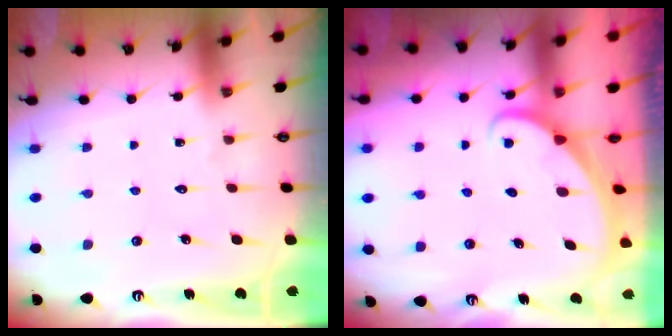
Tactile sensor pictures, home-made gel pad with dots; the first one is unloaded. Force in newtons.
{"total": 1.7, "press": 1.7, "slide": 0.0}